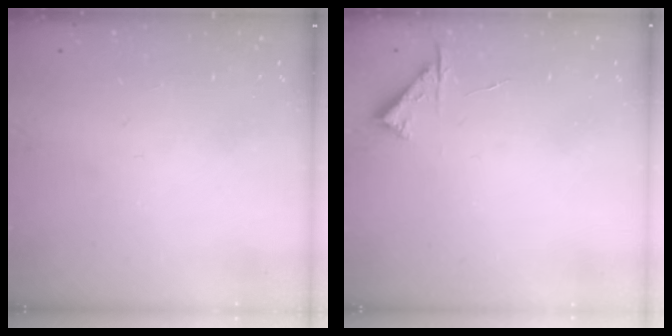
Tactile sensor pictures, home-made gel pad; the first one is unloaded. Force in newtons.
{"total": 4.7, "press": 4.6, "slide": 0.6}